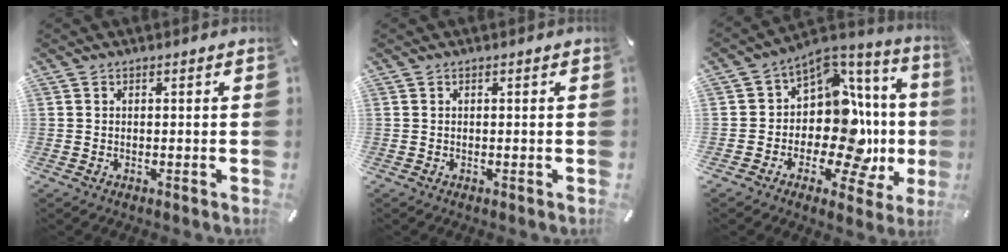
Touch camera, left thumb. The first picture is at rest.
{"total": 0.0}
{"total": 16.3, "force": [-2.2, 10.3, 12.4], "torque": [-0.193, -0.034, -0.038]}